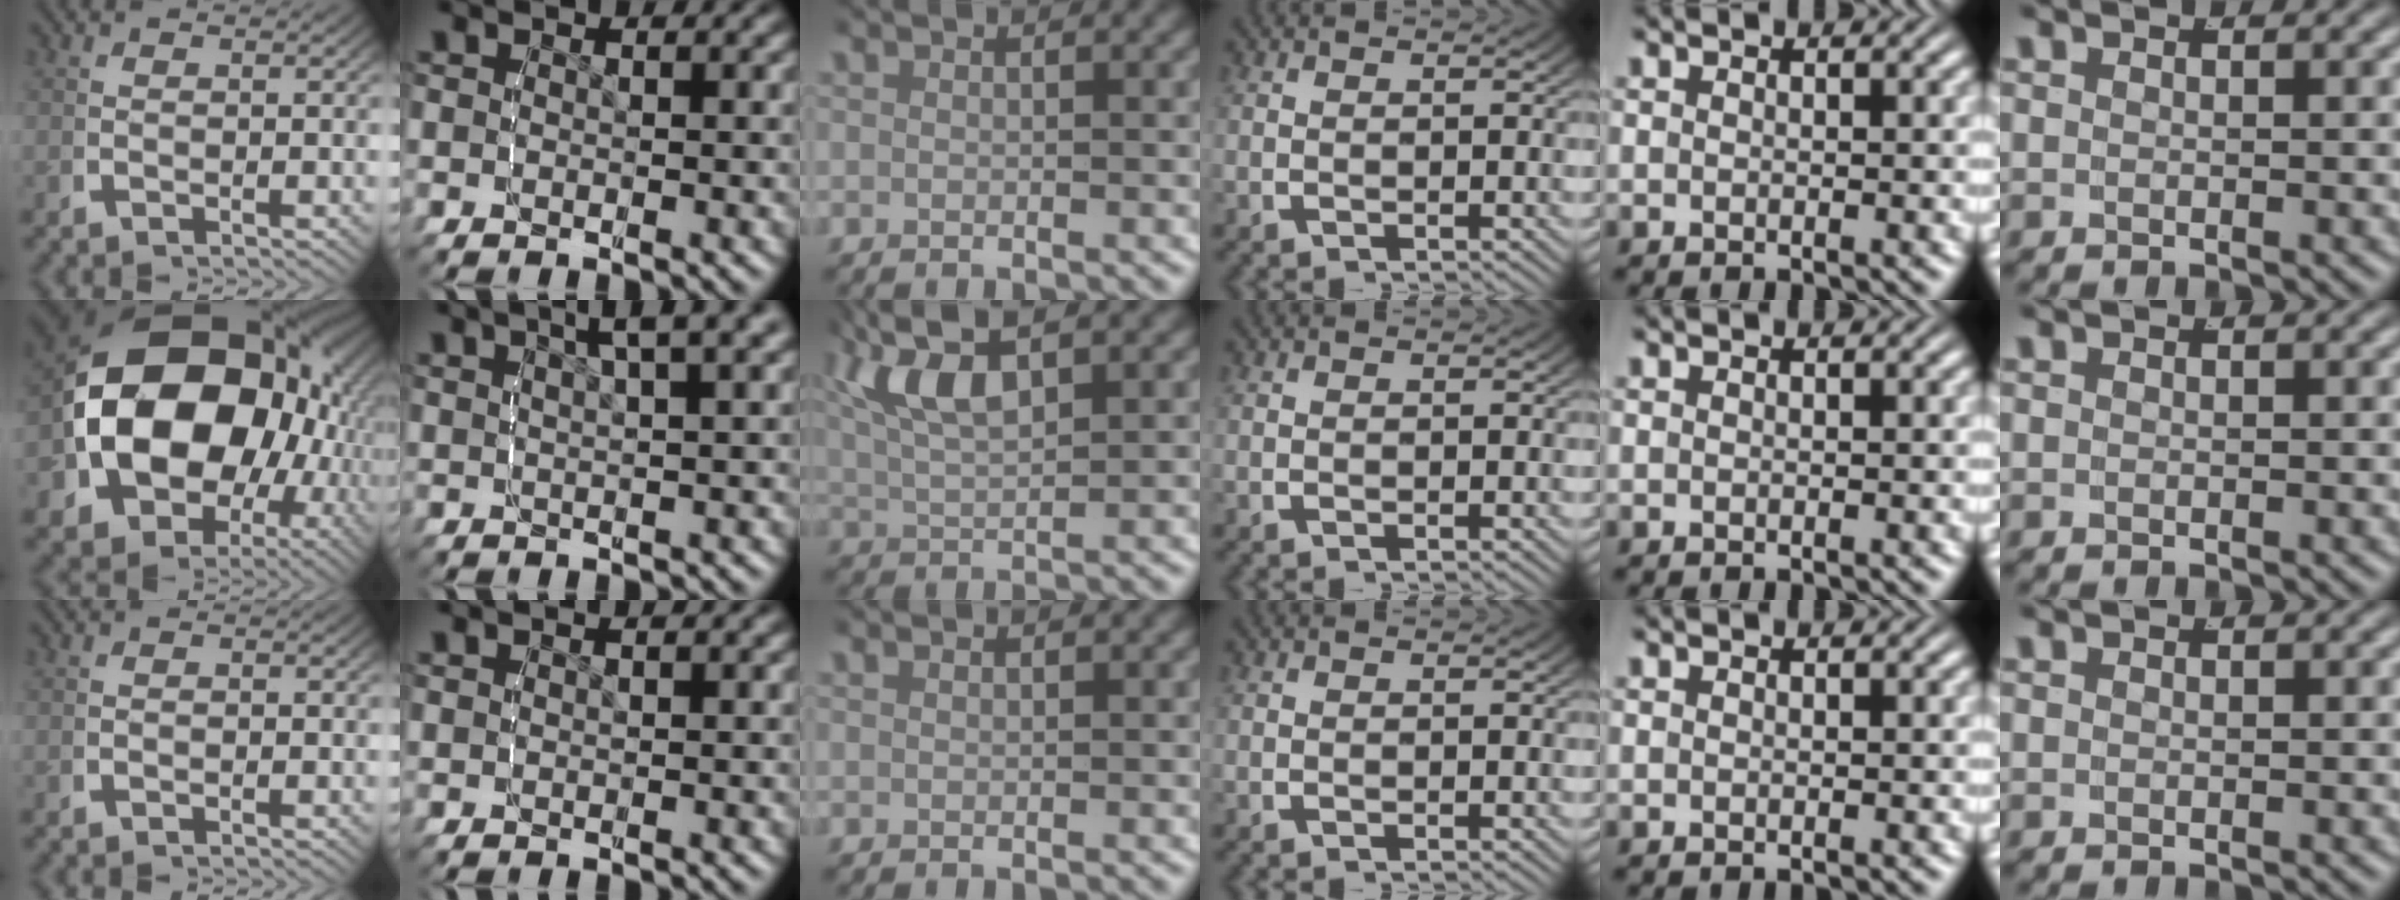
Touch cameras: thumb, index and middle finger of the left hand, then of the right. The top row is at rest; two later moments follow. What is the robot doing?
{"motion": "lift_and_place", "object": "glasses"}